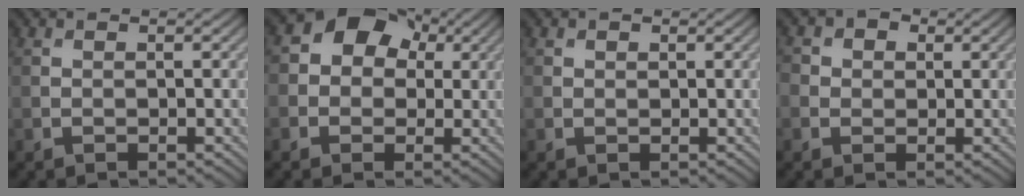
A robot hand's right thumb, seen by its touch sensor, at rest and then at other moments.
{"total": 6.9, "force": [1.5, 5.7, 3.6], "torque": [-0.056, 0.012, -0.002]}
{"total": 0.7, "force": [0.4, 0.5, 0.2], "torque": [-0.004, -0.003, 0.006]}
{"total": 3.7, "force": [0.9, 3.2, 1.6], "torque": [-0.037, 0.006, -0.003]}